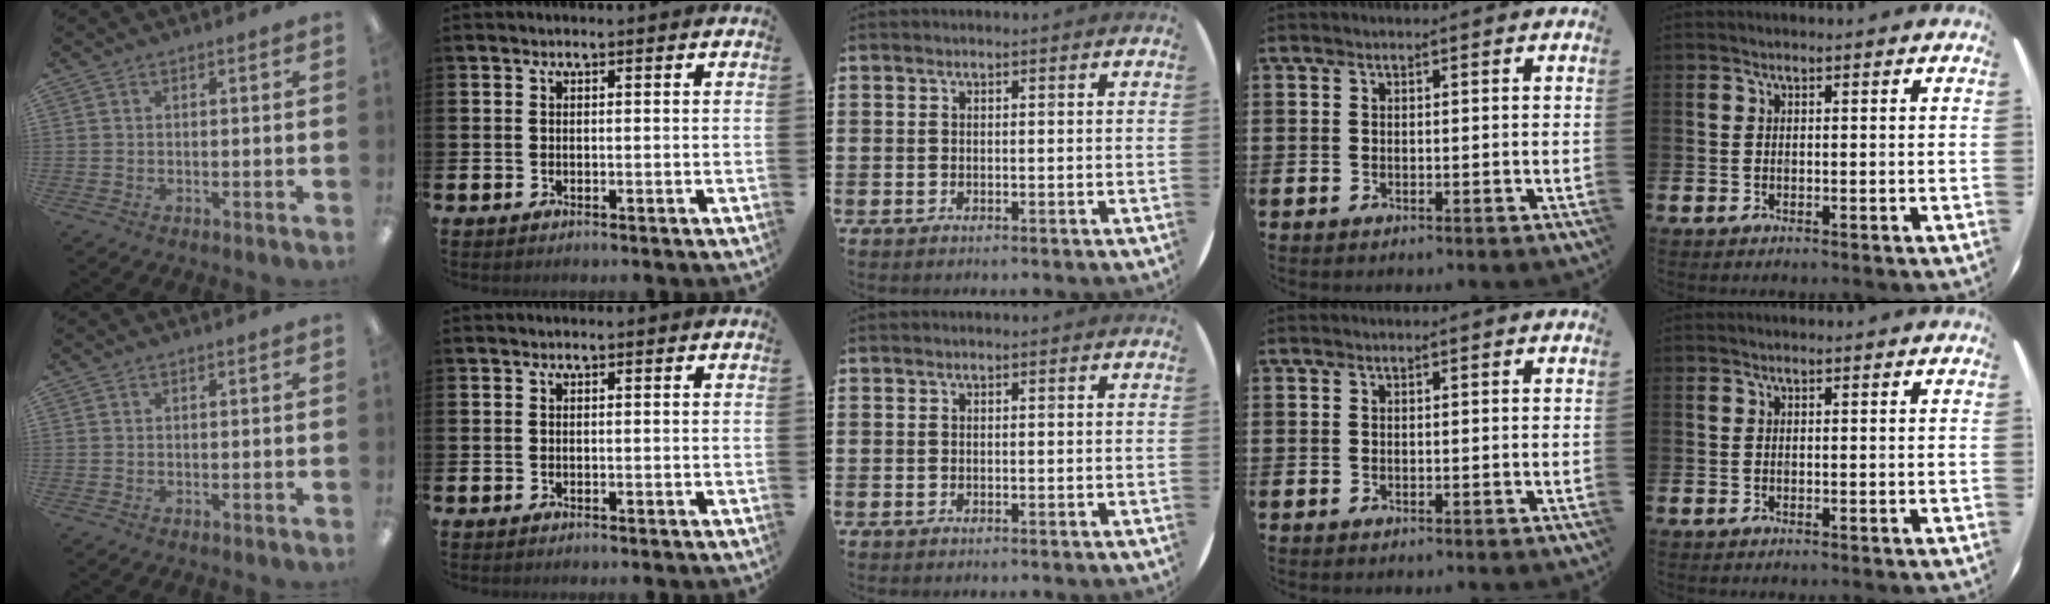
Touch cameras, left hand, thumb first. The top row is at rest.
{}